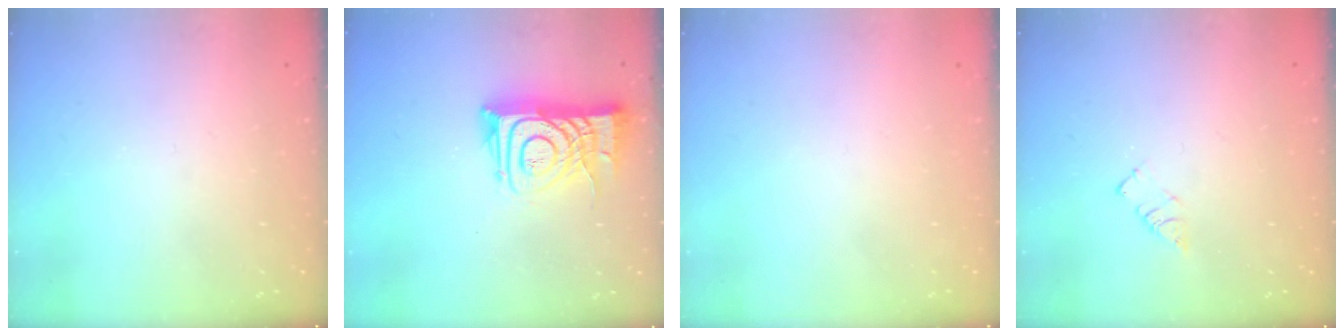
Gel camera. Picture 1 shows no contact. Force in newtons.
{"total": 12.5, "press": 12.4, "slide": 1.3}
{"total": 1.6, "press": 1.6, "slide": 0.1}
{"total": 3.2, "press": 3.2, "slide": 0.4}